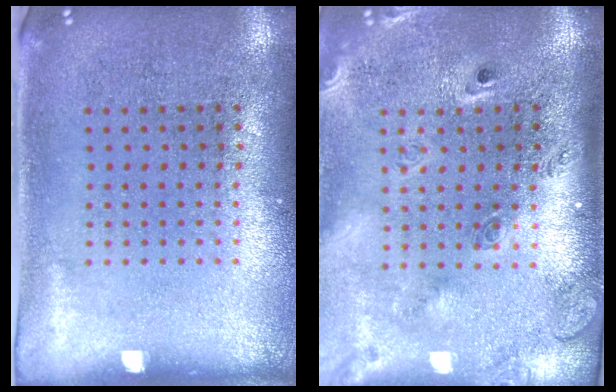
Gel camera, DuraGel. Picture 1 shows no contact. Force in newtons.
{"total": 2.7, "press": 1.8, "slide": 1.9}